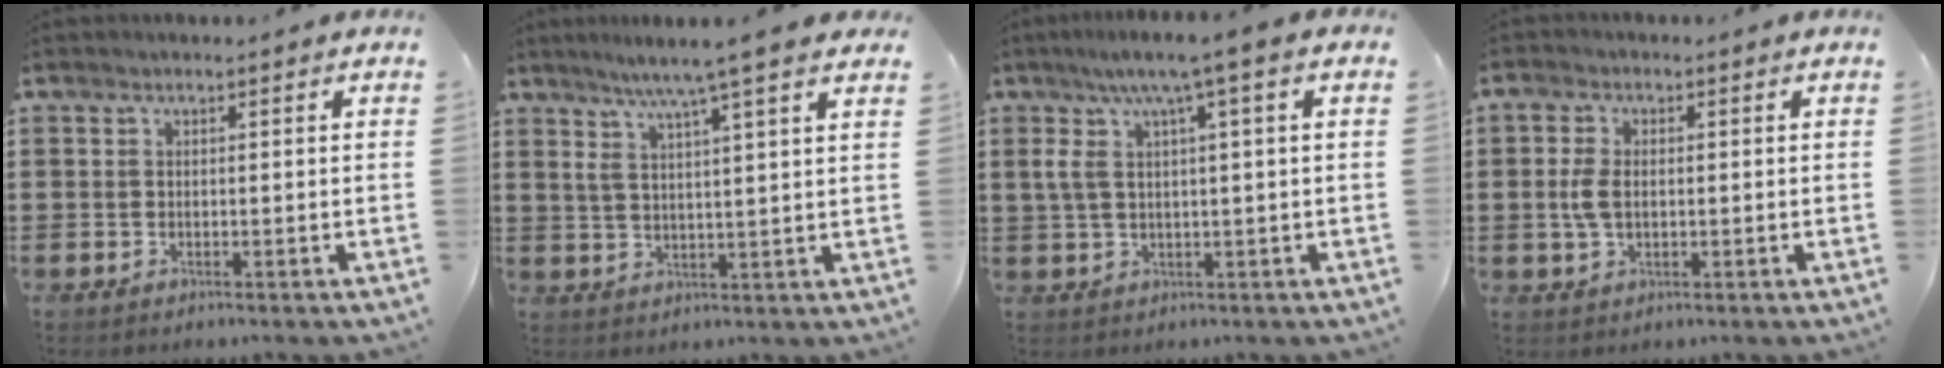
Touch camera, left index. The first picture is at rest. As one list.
[{"total": 6.4, "force": [4.7, -0.3, 4.3], "torque": [-0.098, -0.017, 0.077]}, {"total": 5.8, "force": [1.2, 0.6, 5.6], "torque": [-0.135, -0.010, 0.009]}, {"total": 4.0, "force": [0.2, 2.4, 3.2], "torque": [-0.079, 0.003, -0.002]}]